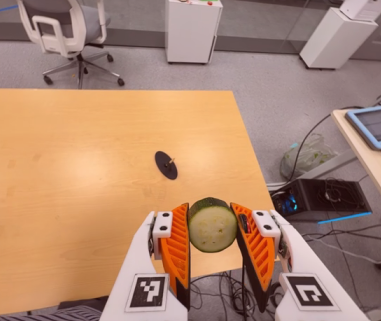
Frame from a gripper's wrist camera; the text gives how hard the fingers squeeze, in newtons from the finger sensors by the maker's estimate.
{"total": 12.5, "left": 11.8, "right": 13.2}